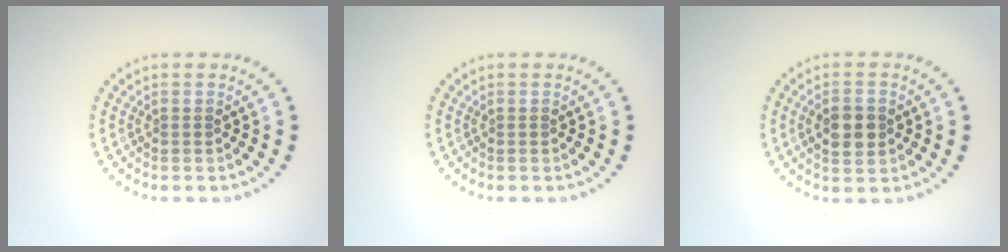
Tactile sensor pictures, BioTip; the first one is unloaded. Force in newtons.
{"total": 0.0}
{"total": 3.4, "press": 3.4, "slide": 0.1}